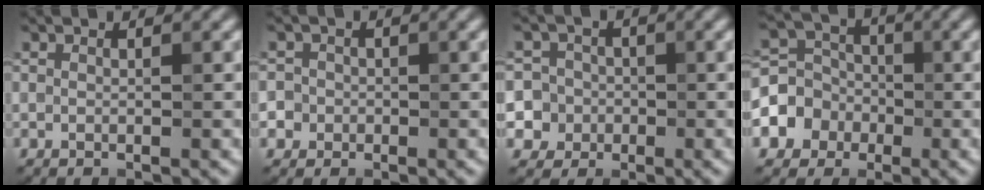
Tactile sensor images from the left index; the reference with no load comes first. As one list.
[{"total": 4.2, "force": [-1.4, 3.9, 0.7], "torque": [0.005, 0.019, -0.055]}, {"total": 8.5, "force": [-2.0, 8.1, 1.8], "torque": [-0.048, 0.012, -0.061]}, {"total": 3.7, "force": [-1.3, 3.3, 1.1], "torque": [-0.021, 0.015, -0.038]}]